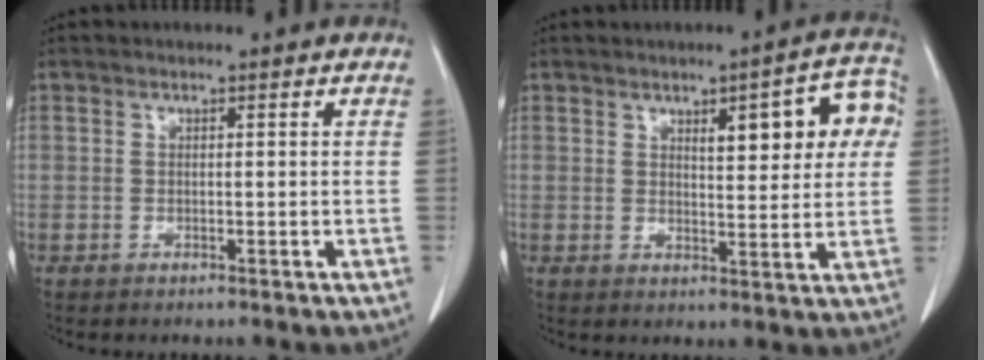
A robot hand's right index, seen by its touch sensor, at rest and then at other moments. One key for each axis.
{"total": 10.0, "fx": 3.1, "fy": 2.7, "fz": 9.1, "tx": -0.110, "ty": 0.021, "tz": 0.039}